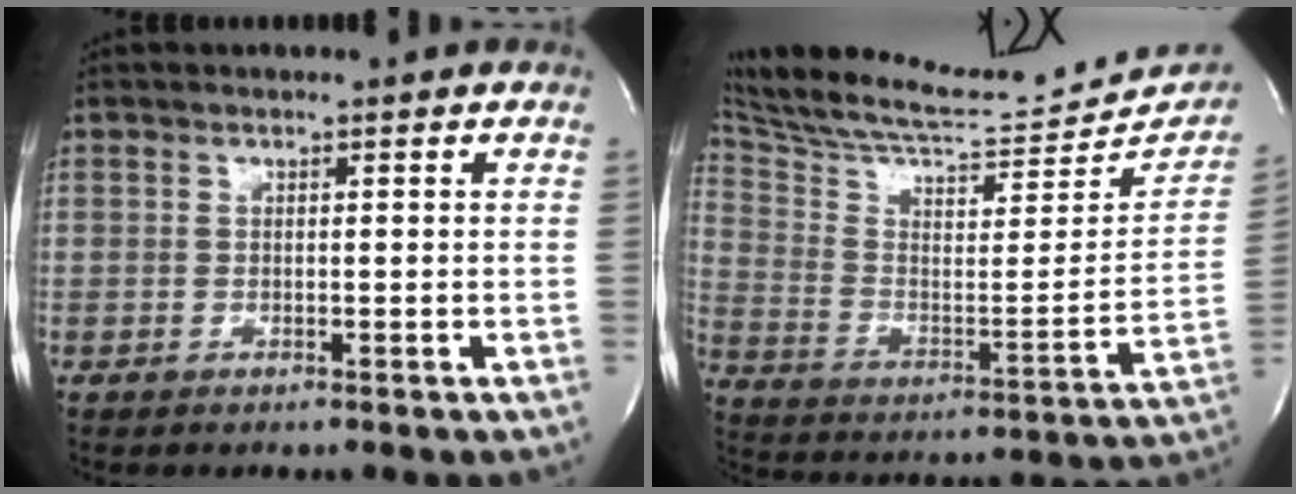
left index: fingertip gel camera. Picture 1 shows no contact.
{"total": 25.7, "force": [23.5, 3.7, 9.5], "torque": [-0.166, -0.051, 0.338]}